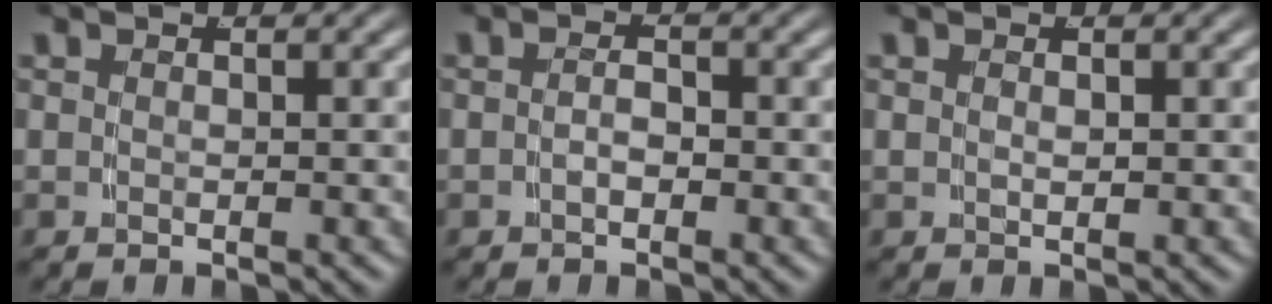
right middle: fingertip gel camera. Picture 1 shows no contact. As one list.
[{"total": 1.4, "force": [-0.9, 0.4, 0.9], "torque": [-0.016, -0.006, -0.014]}, {"total": 0.6, "force": [0.0, -0.3, 0.5], "torque": [-0.011, -0.007, 0.010]}]